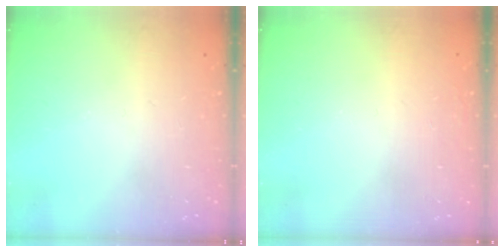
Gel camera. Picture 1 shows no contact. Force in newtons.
{"total": 1.5, "press": 1.5, "slide": 0.1}